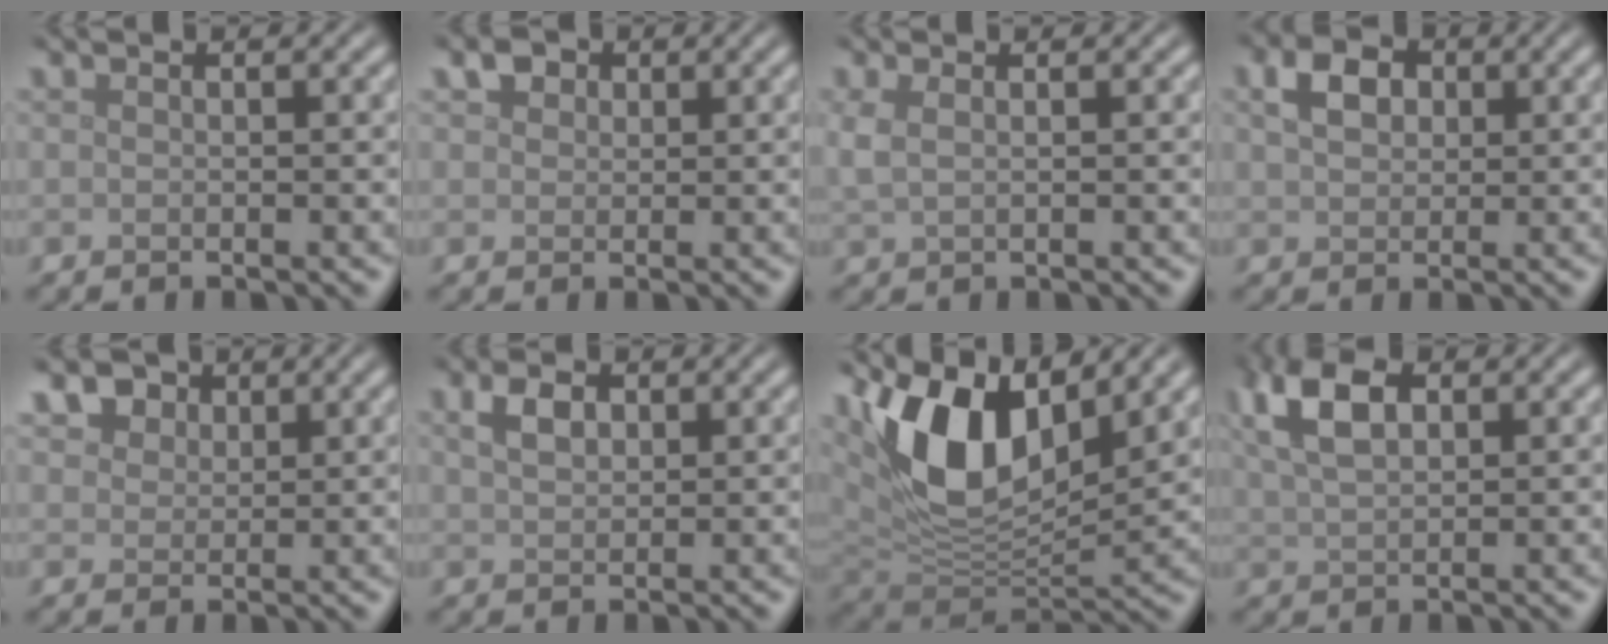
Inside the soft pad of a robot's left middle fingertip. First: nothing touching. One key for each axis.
{"total": 1.9, "fx": 1.1, "fy": 1.4, "fz": 0.8, "tx": -0.015, "ty": 0.003, "tz": 0.016}
{"total": 1.7, "fx": 0.6, "fy": 0.8, "fz": 1.4, "tx": -0.036, "ty": 0.003, "tz": 0.014}
{"total": 3.2, "fx": 1.1, "fy": 2.3, "fz": 1.9, "tx": -0.040, "ty": 0.008, "tz": 0.015}
{"total": 6.2, "fx": 3.7, "fy": 4.1, "fz": 2.7, "tx": -0.072, "ty": 0.010, "tz": 0.057}
{"total": 2.4, "fx": 1.1, "fy": 1.5, "fz": 1.6, "tx": -0.035, "ty": 0.006, "tz": 0.021}
{"total": 10.8, "fx": 4.6, "fy": 5.5, "fz": 8.1, "tx": -0.159, "ty": -0.005, "tz": 0.082}
{"total": 5.6, "fx": 2.4, "fy": 3.0, "fz": 4.1, "tx": -0.093, "ty": 0.012, "tz": 0.043}